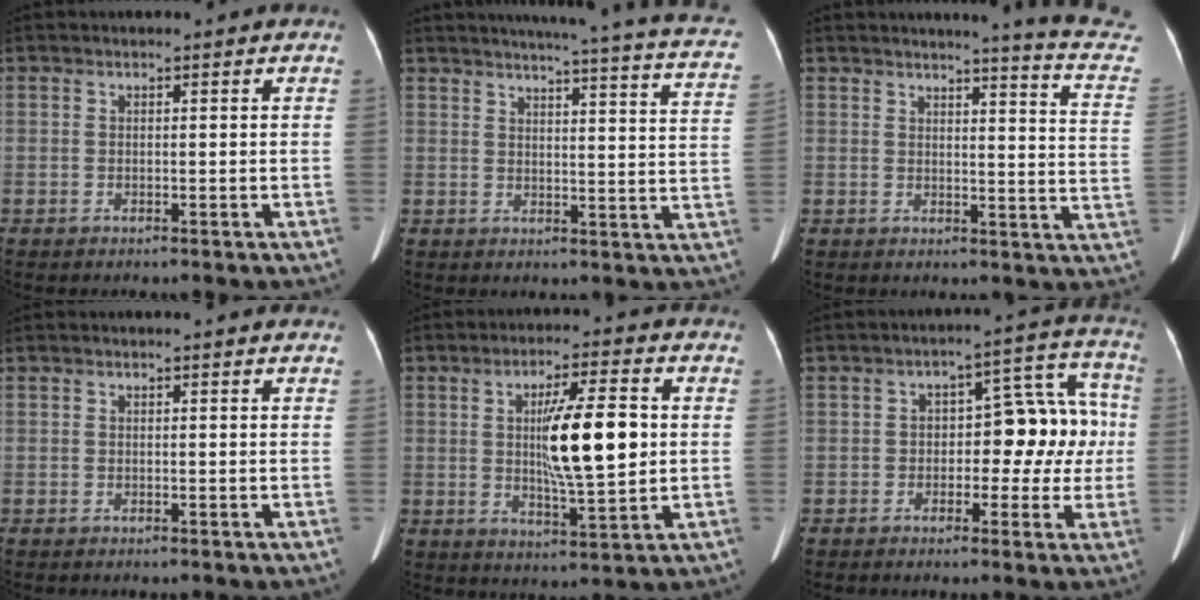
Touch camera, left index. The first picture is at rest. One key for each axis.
{"total": 22.2, "fx": 19.2, "fy": 0.7, "fz": 11.2, "tx": -0.145, "ty": -0.042, "tz": 0.210}
{"total": 11.8, "fx": 10.9, "fy": -1.3, "fz": 4.2, "tx": -0.045, "ty": -0.088, "tz": 0.097}
{"total": 1.7, "fx": 1.6, "fy": 0.1, "fz": 0.5, "tx": -0.013, "ty": 0.006, "tz": 0.011}
{"total": 11.4, "fx": 1.2, "fy": 1.4, "fz": 11.2, "tx": -0.189, "ty": -0.004, "tz": 0.023}
{"total": 9.7, "fx": -0.5, "fy": 4.8, "fz": 8.4, "tx": -0.100, "ty": 0.050, "tz": -0.003}